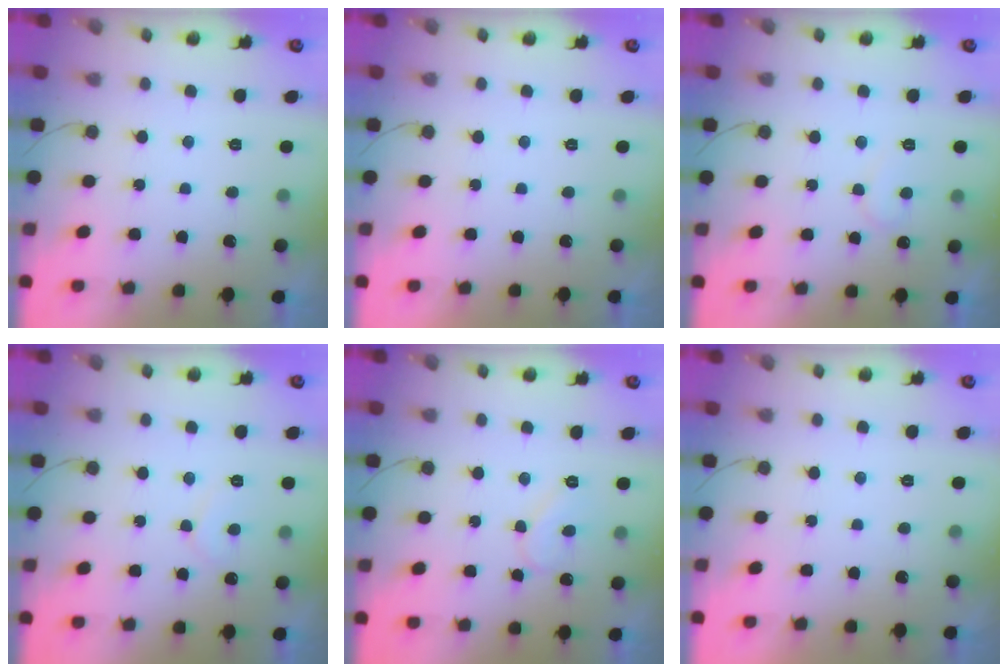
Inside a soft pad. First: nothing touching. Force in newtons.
{"total": 1.7, "press": 1.6, "slide": 0.0}
{"total": 7.3, "press": 7.3, "slide": 0.4}
{"total": 6.1, "press": 6.1, "slide": 0.3}
{"total": 8.0, "press": 8.0, "slide": 0.5}
{"total": 1.8, "press": 1.8, "slide": 0.1}